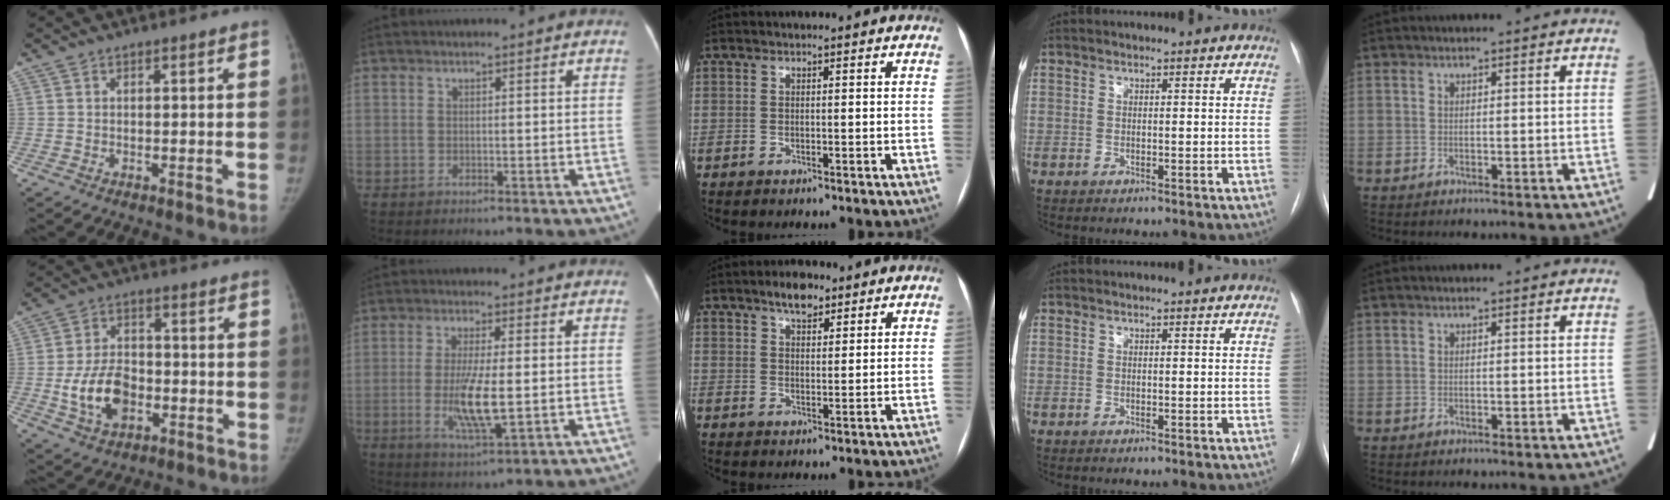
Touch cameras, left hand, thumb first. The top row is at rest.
{"thumb": {"total": 11.0, "force": [-2.9, 7.4, 7.7], "torque": [-0.126, 0.017, -0.047]}, "index": {"total": 7.3, "force": [-1.4, 1.1, 7.1], "torque": [-0.140, -0.035, -0.026]}, "middle": {"total": 4.4, "force": [3.1, 1.9, 2.6], "torque": [-0.044, 0.008, 0.051]}}